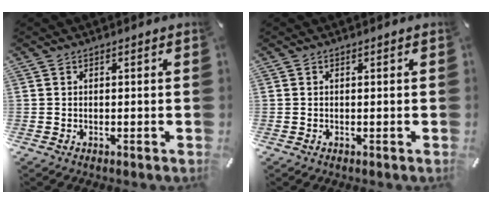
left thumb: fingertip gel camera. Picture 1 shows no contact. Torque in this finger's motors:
{"motor_torque": [0.01, 0.01, 0.00, 0.06, 0.00]}